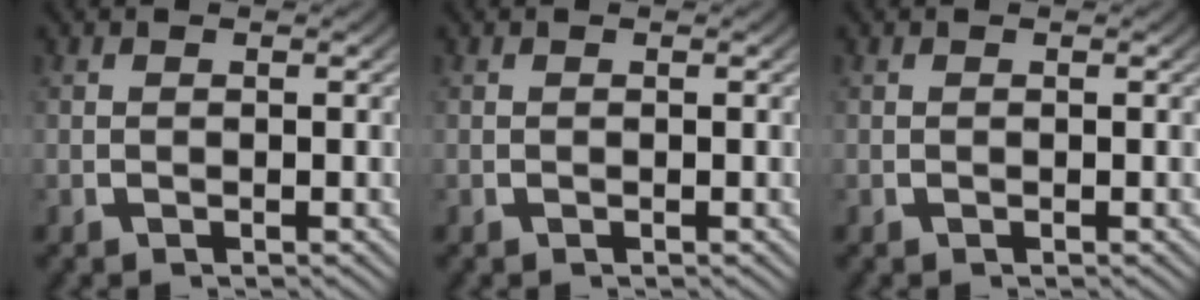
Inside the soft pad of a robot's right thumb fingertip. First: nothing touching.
{"total": 0.0}
{"total": 0.0}